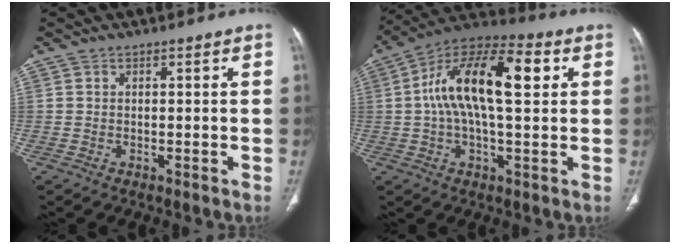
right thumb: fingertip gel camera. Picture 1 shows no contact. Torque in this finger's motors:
{"motor_torque": [2.49, 2.52, 0.96, -0.68, 0.34]}